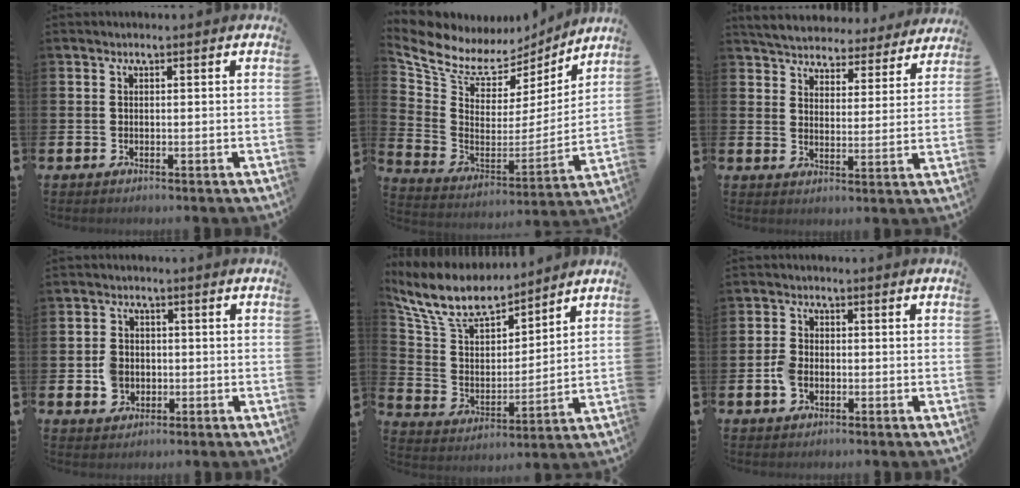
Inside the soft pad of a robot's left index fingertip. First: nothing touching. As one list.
[{"total": 8.9, "force": [7.6, 4.0, 2.2], "torque": [-0.096, -0.050, 0.135]}, {"total": 5.2, "force": [5.1, 1.0, 0.2], "torque": [-0.039, -0.036, 0.088]}, {"total": 3.7, "force": [-0.5, 3.3, 1.6], "torque": [-0.029, 0.009, -0.014]}, {"total": 10.8, "force": [9.5, 3.6, 3.6], "torque": [-0.126, -0.053, 0.171]}, {"total": 3.0, "force": [-0.8, 2.2, 1.9], "torque": [-0.034, 0.006, -0.014]}]